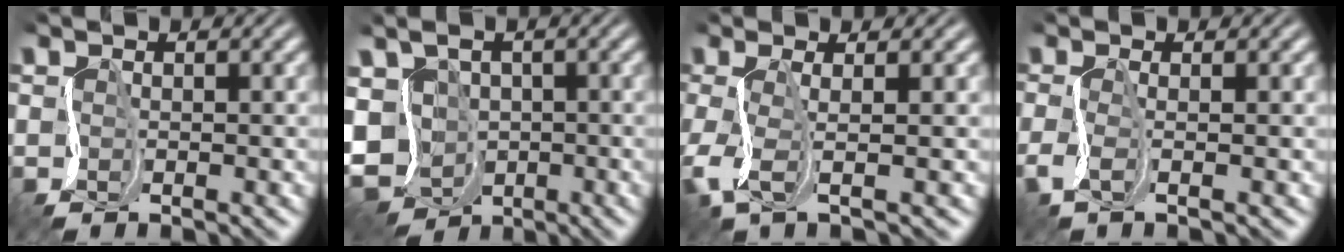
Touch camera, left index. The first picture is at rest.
{"total": 9.9, "force": [-2.5, 7.9, 5.4], "torque": [-0.099, -0.014, -0.055]}
{"total": 3.3, "force": [0.0, 0.7, 3.2], "torque": [-0.076, -0.002, -0.007]}
{"total": 2.1, "force": [-0.5, 0.5, 2.0], "torque": [-0.052, -0.005, -0.016]}